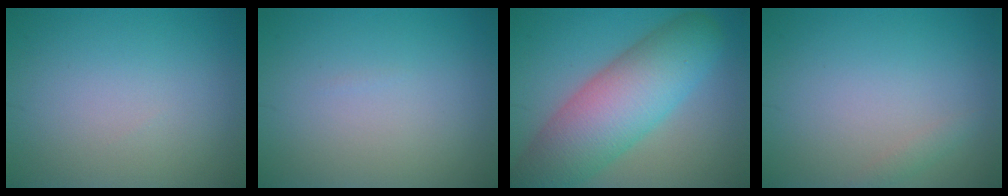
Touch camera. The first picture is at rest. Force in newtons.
{"total": 0.0}
{"total": 9.7, "press": 9.7, "slide": 0.3}
{"total": 0.7, "press": 0.7, "slide": 0.0}